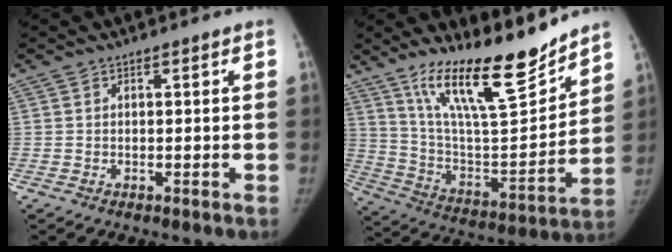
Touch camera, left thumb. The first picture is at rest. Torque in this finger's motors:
{"motor_torque": [0.20, 0.19, 1.41, -1.37, 0.29]}